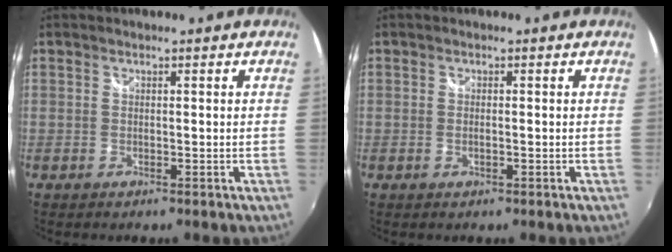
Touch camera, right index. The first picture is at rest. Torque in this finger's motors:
{"motor_torque": [-0.04, 0.08, -0.06, -0.01]}